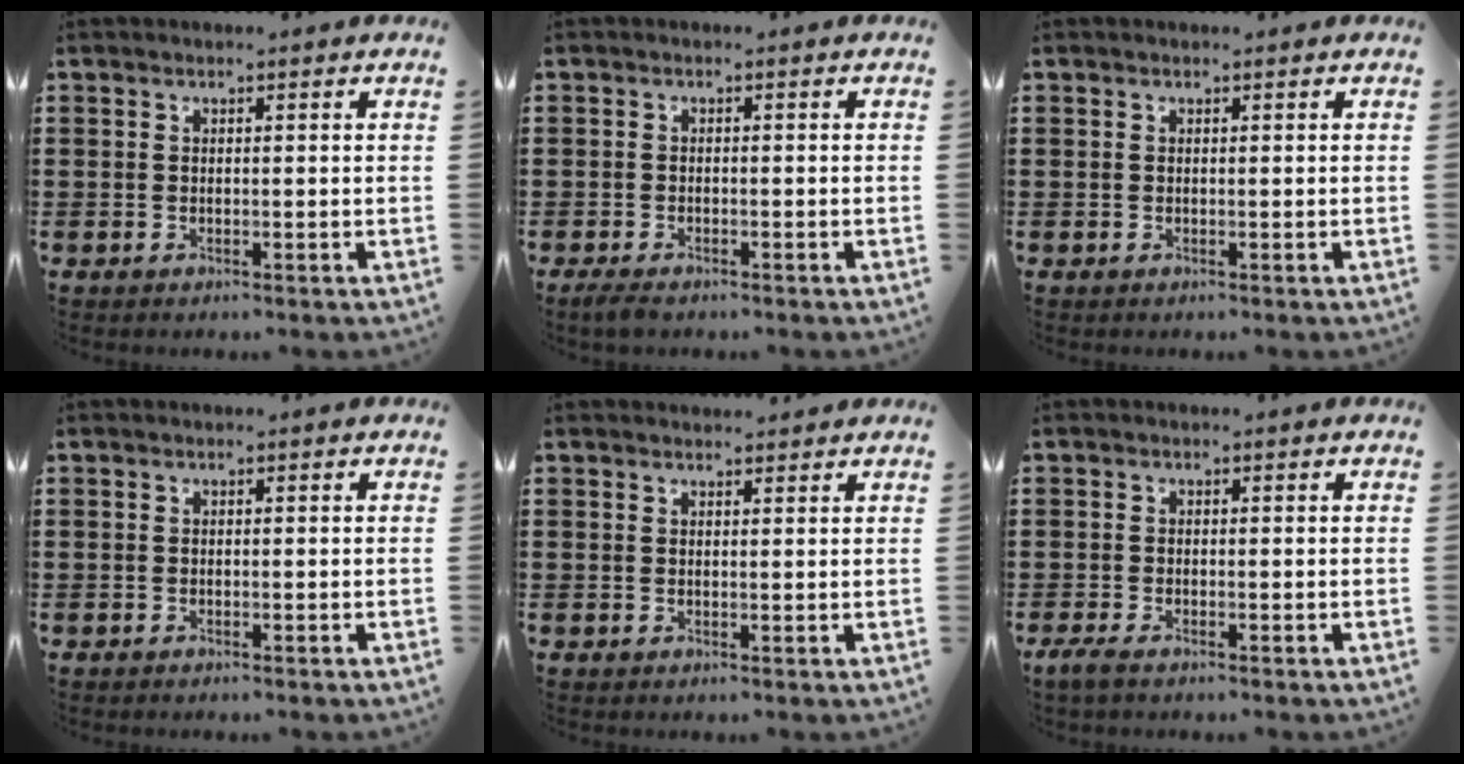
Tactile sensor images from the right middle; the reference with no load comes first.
{"total": 1.3, "force": [-1.0, 0.4, 0.6], "torque": [-0.021, -0.004, -0.023]}
{"total": 0.0}
{"total": 0.0}
{"total": 1.1, "force": [1.0, 0.2, 0.1], "torque": [0.004, -0.003, 0.018]}
{"total": 1.5, "force": [-0.9, 0.3, 1.1], "torque": [-0.035, -0.006, -0.022]}